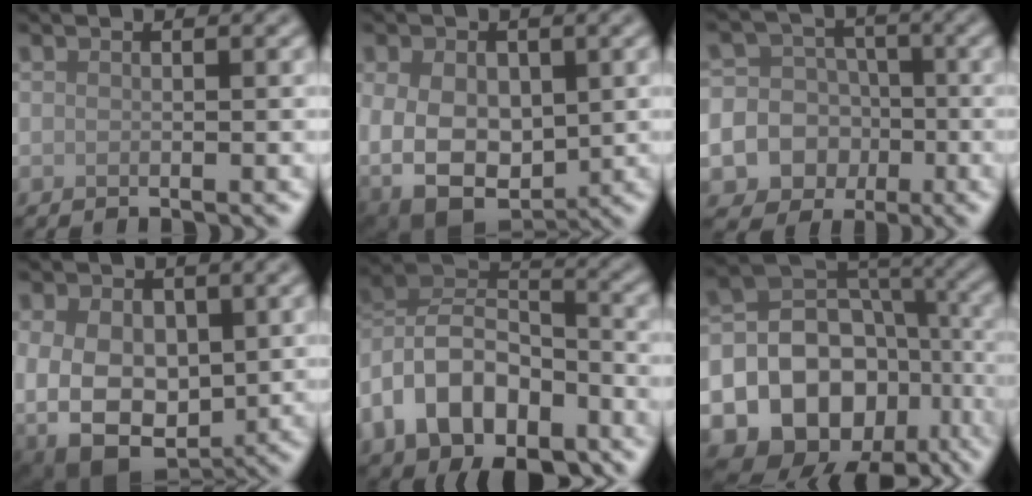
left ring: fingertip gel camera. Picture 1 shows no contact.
{"total": 11.8, "force": [-0.9, 8.7, 7.9], "torque": [-0.122, -0.018, 0.001]}
{"total": 15.7, "force": [-4.5, 14.7, 3.2], "torque": [-0.103, -0.014, -0.102]}
{"total": 12.6, "force": [-1.0, 9.5, 8.2], "torque": [-0.138, -0.020, -0.015]}
{"total": 9.5, "force": [-4.6, 5.9, 5.9], "torque": [-0.105, 0.010, -0.101]}
{"total": 21.2, "force": [-8.6, 17.6, 8.1], "torque": [-0.148, -0.019, -0.137]}